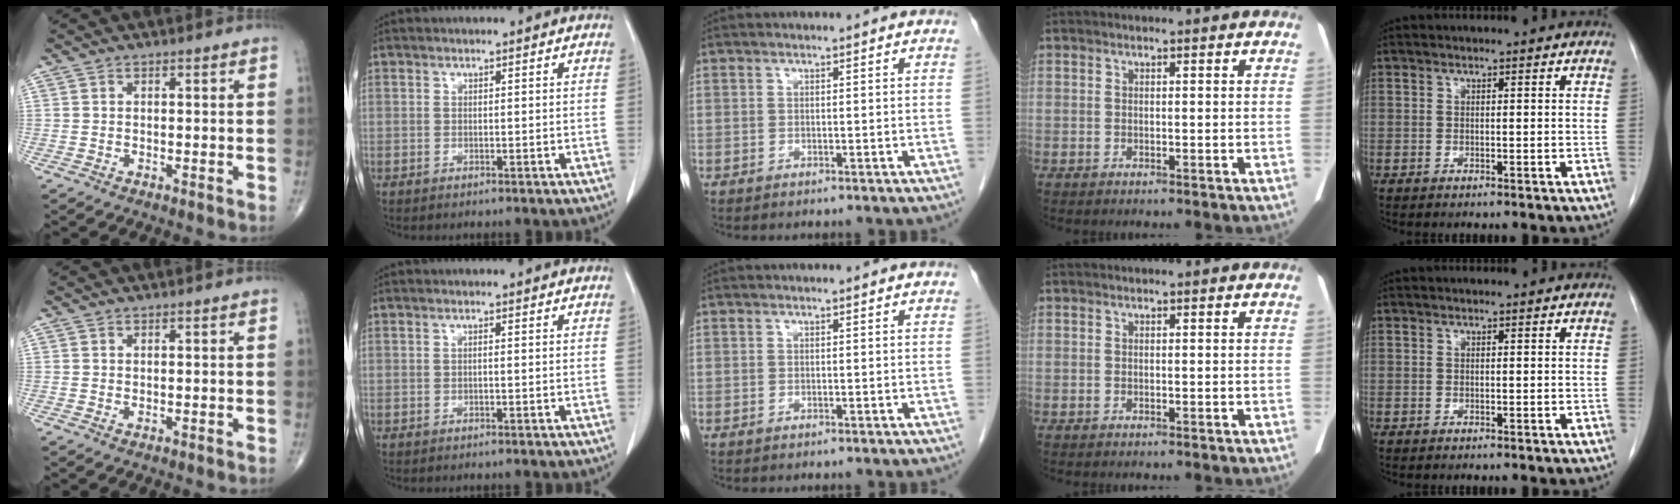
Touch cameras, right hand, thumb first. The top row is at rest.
{"index": {"total": 0.7, "force": [0.0, 0.3, 0.7], "torque": [-0.017, 0.003, 0.001]}}